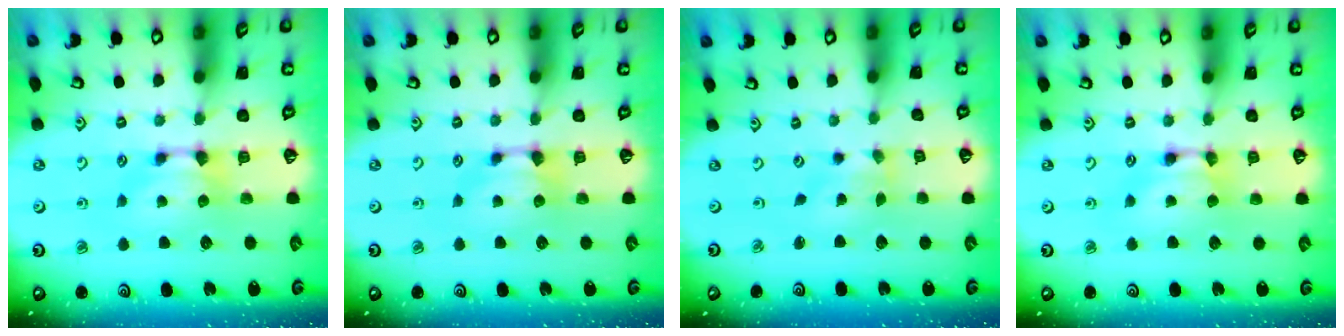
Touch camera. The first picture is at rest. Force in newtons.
{"total": 0.0}
{"total": 2.0, "press": 1.7, "slide": 1.0}
{"total": 1.6, "press": 1.6, "slide": 0.1}